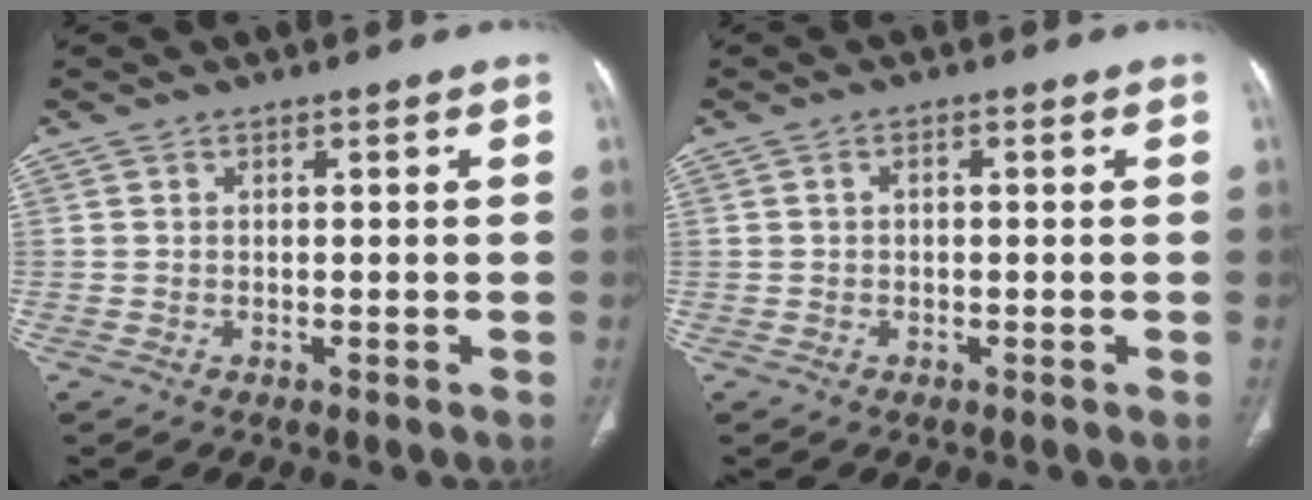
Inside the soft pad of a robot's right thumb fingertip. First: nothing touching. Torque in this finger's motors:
{"motor_torque": [-0.37, -0.62, -0.20, 0.22, 0.04]}